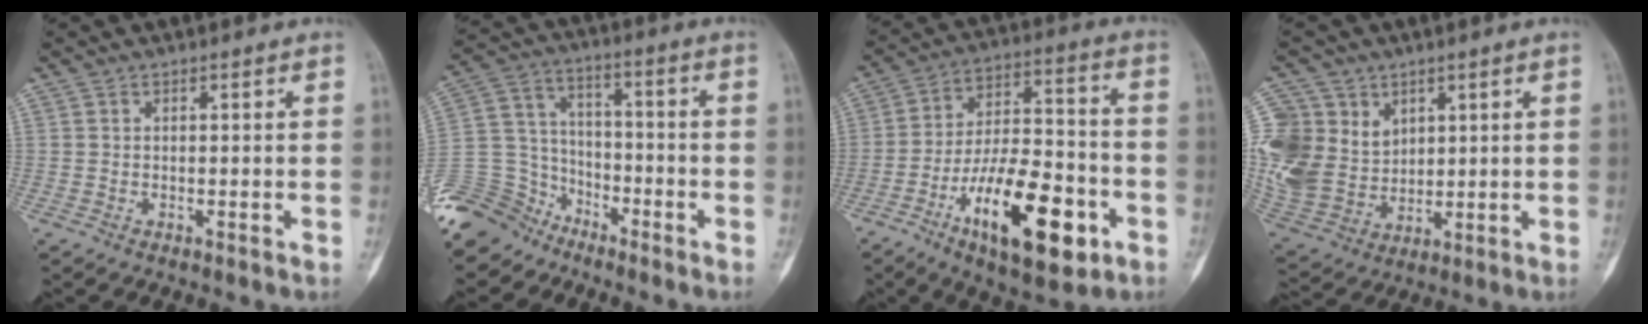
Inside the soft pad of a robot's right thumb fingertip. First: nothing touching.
{"total": 14.7, "force": [-11.5, 8.7, 2.6], "torque": [-0.050, 0.076, -0.223]}
{"total": 21.1, "force": [-8.9, 8.5, 17.2], "torque": [-0.267, 0.050, -0.138]}
{"total": 16.0, "force": [4.8, 13.1, 7.9], "torque": [-0.165, -0.005, 0.114]}